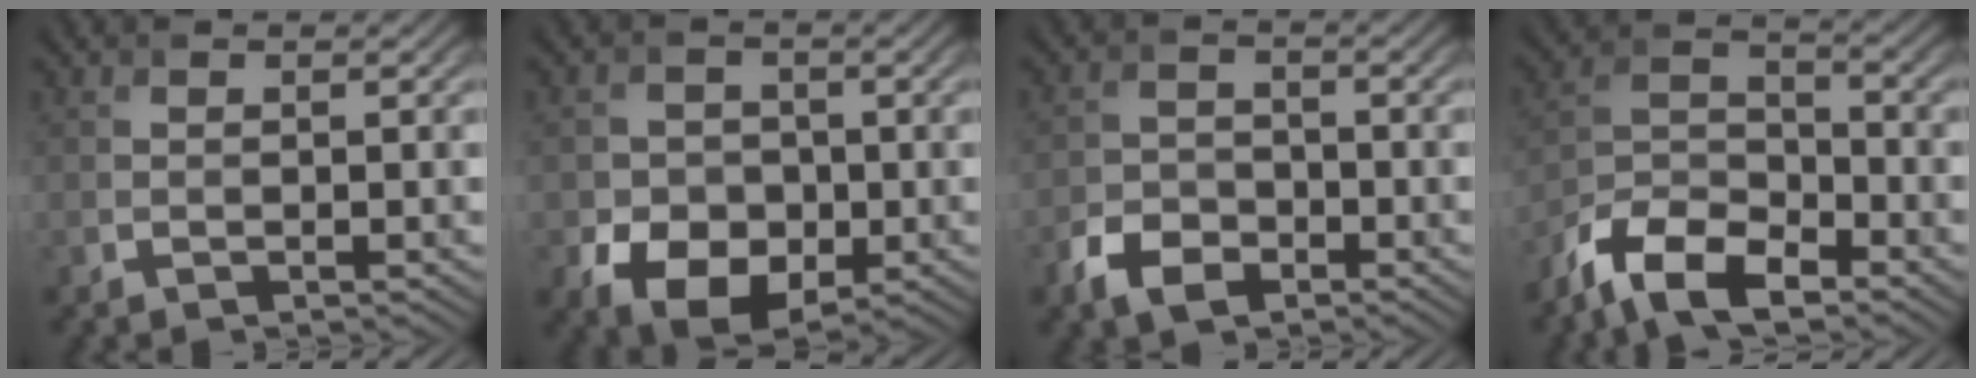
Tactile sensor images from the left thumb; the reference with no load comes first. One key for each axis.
{"total": 8.0, "fx": -2.5, "fy": 6.3, "fz": 4.3, "tx": -0.082, "ty": -0.021, "tz": -0.052}
{"total": 4.6, "fx": -2.8, "fy": 2.9, "fz": 2.2, "tx": -0.045, "ty": -0.005, "tz": -0.064}
{"total": 9.3, "fx": -6.8, "fy": 3.7, "fz": 5.1, "tx": -0.093, "ty": -0.004, "tz": -0.150}